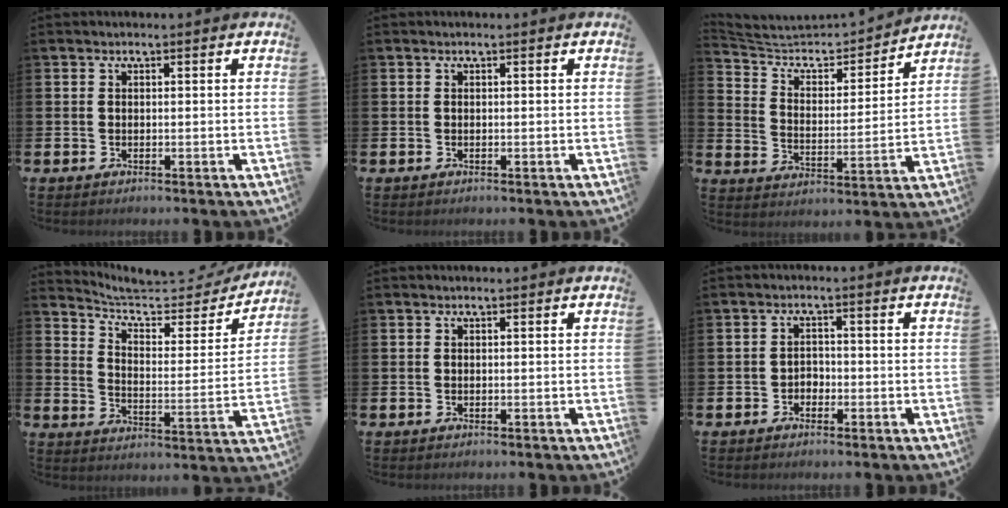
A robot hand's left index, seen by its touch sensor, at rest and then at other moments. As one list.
[{"total": 0.0}, {"total": 6.2, "force": [5.7, 2.0, 1.5], "torque": [-0.066, -0.044, 0.093]}, {"total": 7.0, "force": [6.1, 2.2, 2.5], "torque": [-0.068, -0.047, 0.098]}, {"total": 0.0}, {"total": 1.8, "force": [-1.3, 1.3, 0.2], "torque": [-0.008, 0.004, -0.030]}]